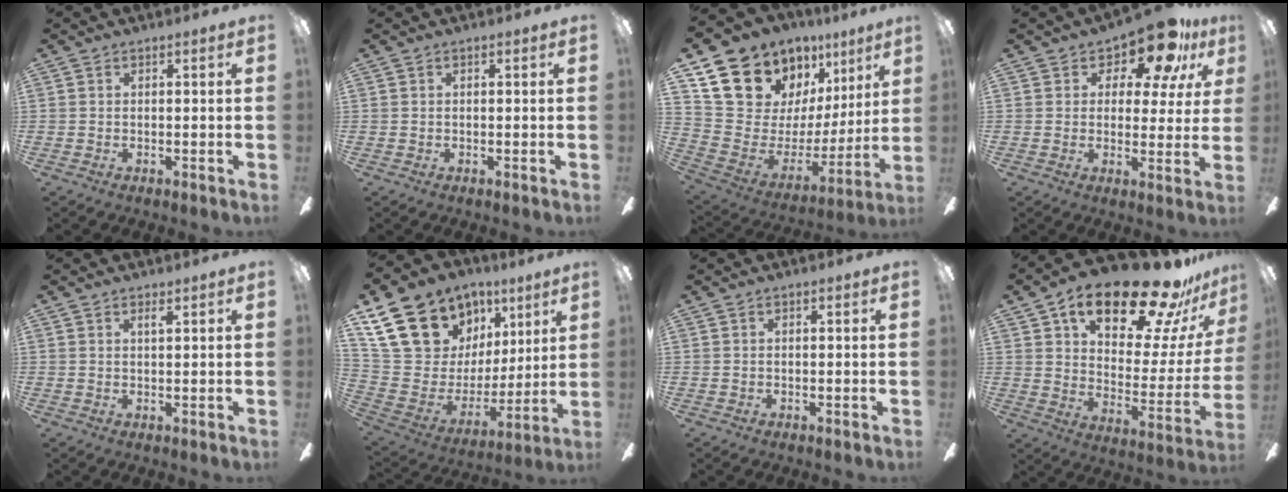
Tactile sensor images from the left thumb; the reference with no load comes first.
{"total": 0.0}
{"total": 17.0, "force": [12.1, 10.8, 5.2], "torque": [-0.106, -0.092, 0.247]}
{"total": 12.3, "force": [8.6, 5.6, 6.7], "torque": [-0.102, -0.050, 0.154]}
{"total": 1.4, "force": [1.1, 0.3, 0.8], "torque": [-0.010, -0.004, 0.018]}
{"total": 20.5, "force": [12.7, 13.8, 8.3], "torque": [-0.170, -0.066, 0.261]}
{"total": 0.0}
{"total": 25.5, "force": [17.3, 9.4, 16.1], "torque": [-0.242, -0.103, 0.281]}